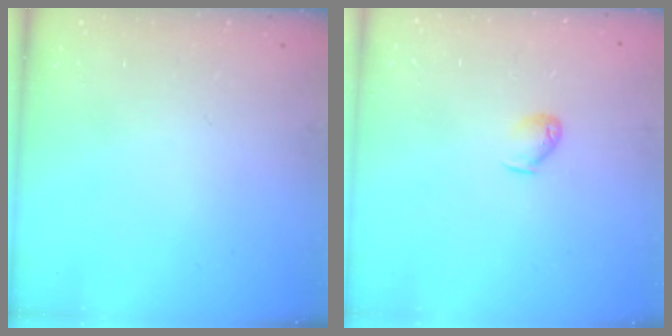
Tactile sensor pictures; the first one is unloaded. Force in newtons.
{"total": 3.7, "press": 3.7, "slide": 0.7}